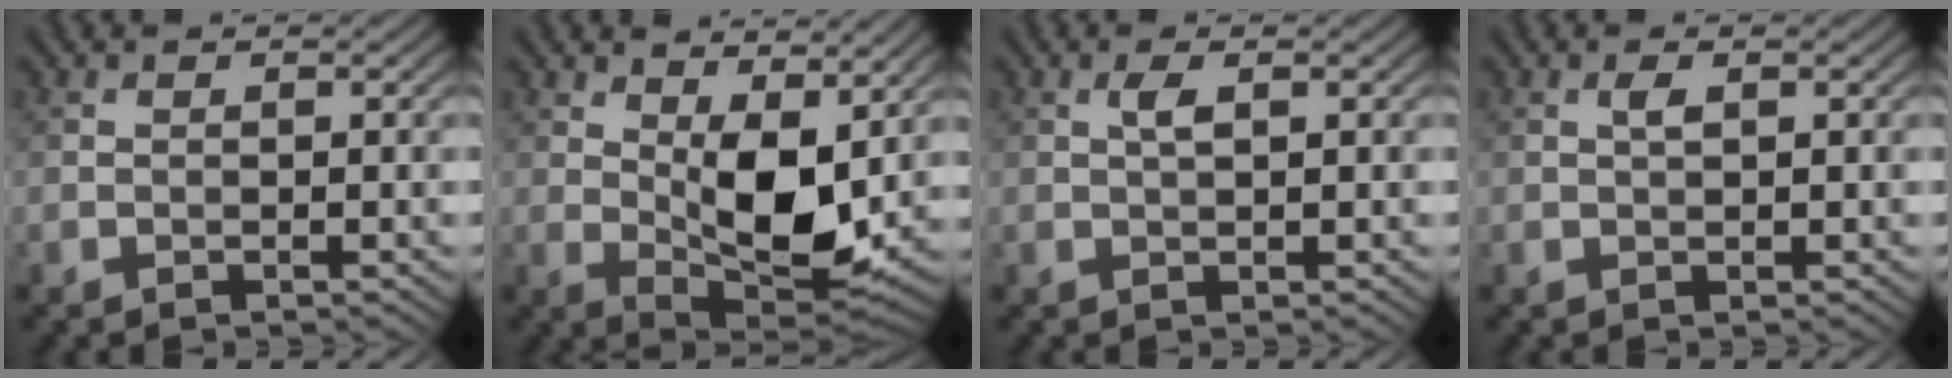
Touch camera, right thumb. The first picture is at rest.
{"total": 10.3, "force": [2.6, 4.8, 8.7], "torque": [-0.152, -0.011, 0.048]}
{"total": 1.5, "force": [0.5, 0.4, 1.4], "torque": [-0.032, 0.003, 0.010]}
{"total": 1.1, "force": [0.4, 0.3, 1.0], "torque": [-0.023, 0.002, 0.008]}